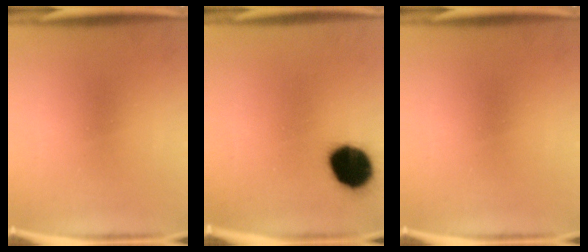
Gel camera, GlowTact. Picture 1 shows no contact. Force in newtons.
{"total": 14.1}
{"total": 0.0}